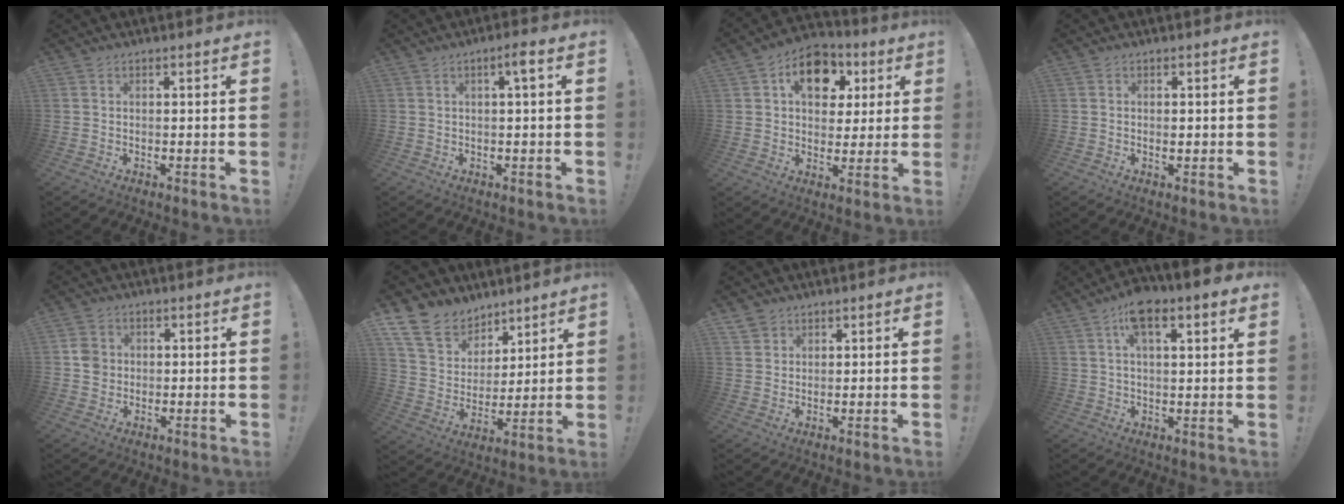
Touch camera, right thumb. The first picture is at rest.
{"total": 3.1, "force": [0.5, -0.1, 3.0], "torque": [-0.047, 0.000, 0.001]}
{"total": 13.4, "force": [5.3, 9.7, 7.6], "torque": [-0.098, -0.019, 0.095]}
{"total": 0.8, "force": [0.0, 0.6, 0.4], "torque": [0.000, 0.000, -0.003]}
{"total": 4.6, "force": [0.1, 4.2, 1.7], "torque": [-0.021, 0.002, 0.002]}
{"total": 14.6, "force": [10.2, 9.5, 4.4], "torque": [-0.087, -0.069, 0.202]}
{"total": 2.9, "force": [2.3, 1.8, 0.2], "torque": [-0.001, -0.014, 0.043]}
{"total": 9.5, "force": [5.2, 3.4, 7.2], "torque": [-0.108, -0.017, 0.088]}